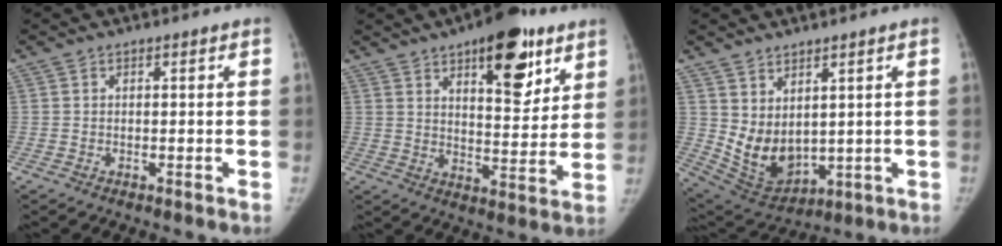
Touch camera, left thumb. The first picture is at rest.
{"total": 16.9, "force": [9.4, 7.0, 12.1], "torque": [-0.121, -0.045, 0.136]}
{"total": 10.0, "force": [2.8, 5.9, 7.6], "torque": [-0.113, -0.026, 0.080]}